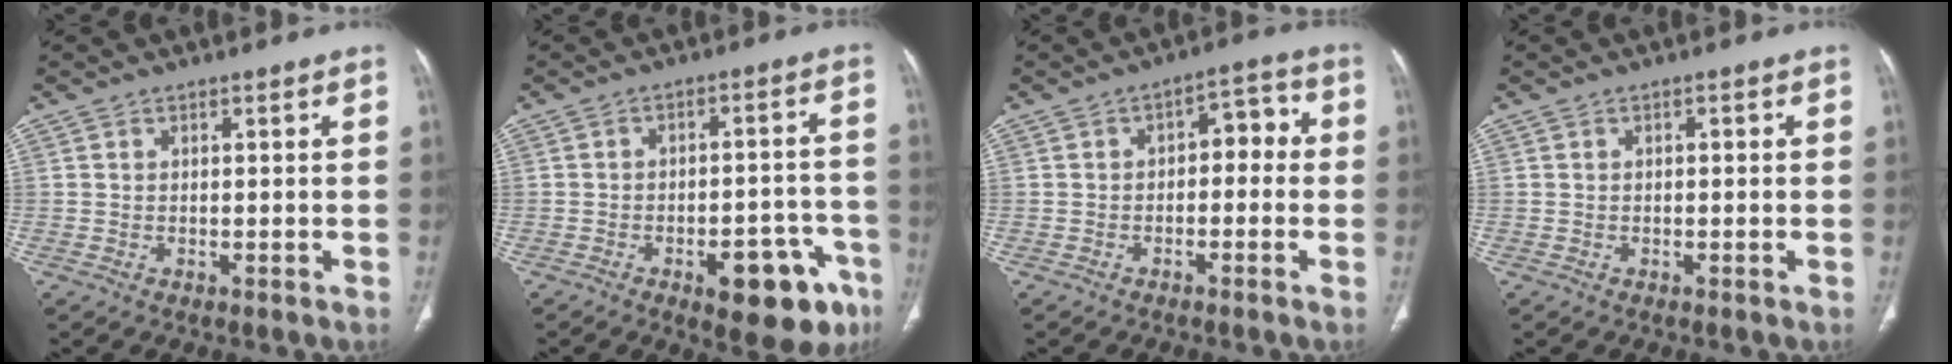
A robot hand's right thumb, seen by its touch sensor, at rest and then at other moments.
{"total": 14.4, "force": [-7.4, 6.2, 10.7], "torque": [-0.095, 0.045, -0.089]}
{"total": 6.1, "force": [-0.6, 3.8, 4.8], "torque": [-0.037, 0.037, -0.019]}
{"total": 0.9, "force": [0.1, 0.5, 0.7], "torque": [-0.008, 0.002, -0.002]}